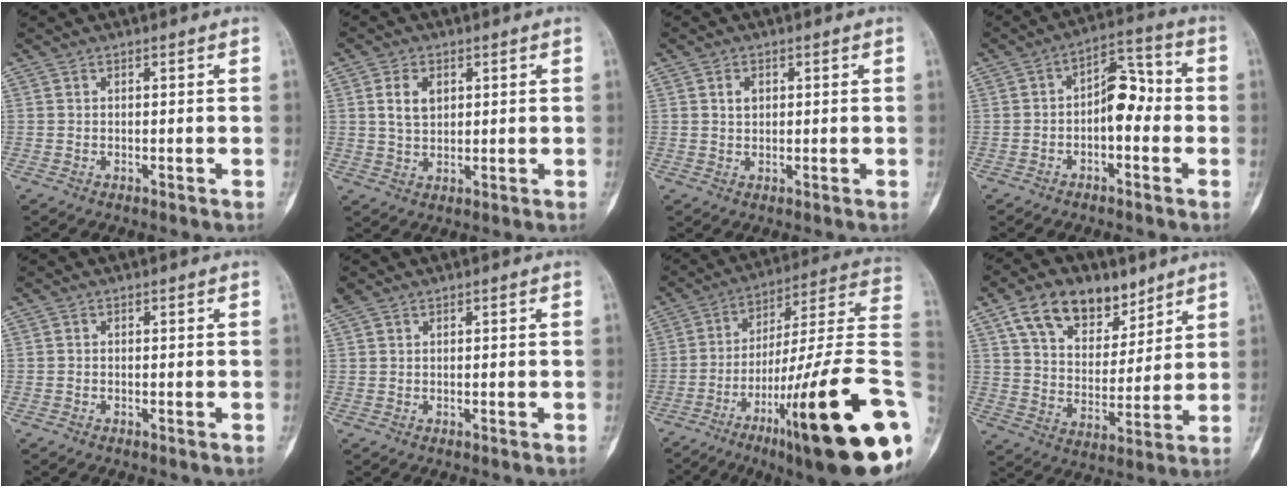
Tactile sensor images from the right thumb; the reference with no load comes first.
{"total": 4.8, "force": [1.6, 3.2, 3.3], "torque": [-0.046, -0.005, 0.031]}
{"total": 2.1, "force": [0.7, 1.5, 1.3], "torque": [-0.013, -0.001, 0.011]}
{"total": 8.5, "force": [-1.2, 4.9, 6.9], "torque": [-0.078, 0.039, -0.032]}
{"total": 0.0}
{"total": 1.7, "force": [1.2, 1.0, 0.7], "torque": [-0.018, 0.015, 0.027]}
{"total": 30.8, "force": [-9.6, 5.1, 28.8], "torque": [-0.362, 0.053, -0.149]}
{"total": 15.3, "force": [9.4, 9.3, 7.8], "torque": [-0.095, -0.036, 0.163]}